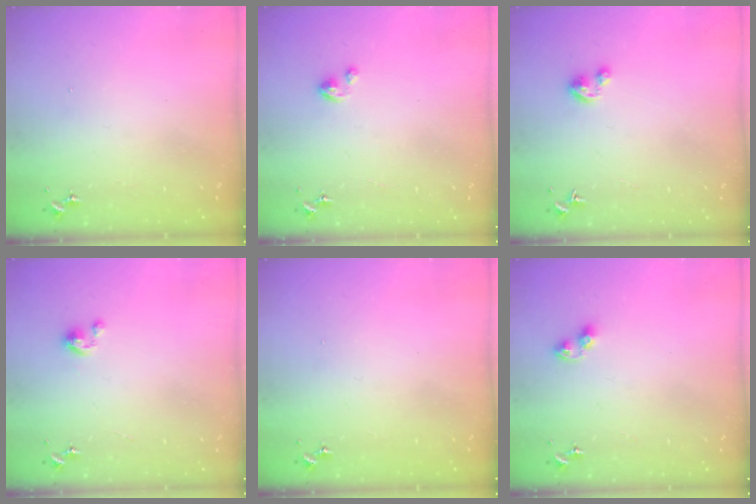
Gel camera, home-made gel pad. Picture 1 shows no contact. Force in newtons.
{"total": 2.9, "press": 2.9, "slide": 0.2}
{"total": 2.8, "press": 2.8, "slide": 0.2}
{"total": 2.4, "press": 2.4, "slide": 0.2}
{"total": 0.0}
{"total": 4.5, "press": 4.5, "slide": 0.4}